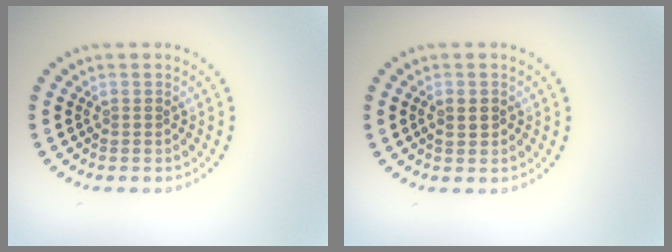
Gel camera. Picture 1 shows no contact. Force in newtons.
{"total": 1.1, "press": 1.1, "slide": 0.2}